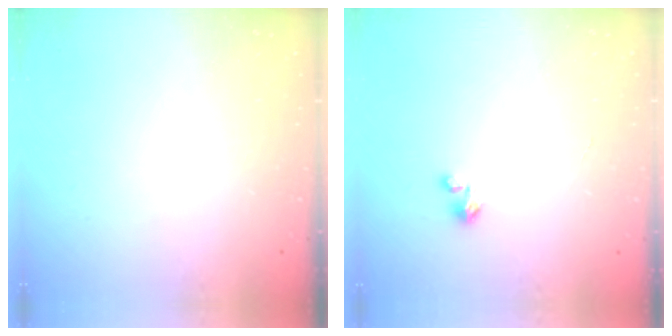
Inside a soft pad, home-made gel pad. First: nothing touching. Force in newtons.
{"total": 2.1, "press": 2.1, "slide": 0.2}